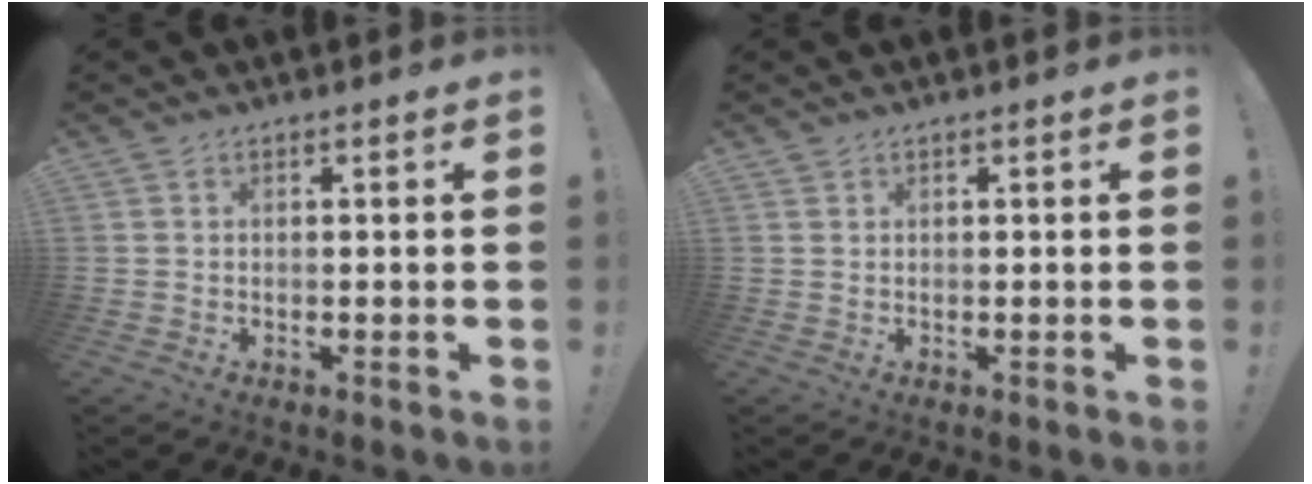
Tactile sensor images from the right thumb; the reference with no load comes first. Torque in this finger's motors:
{"motor_torque": [-0.11, 0.10, 0.04, -0.10, -0.01]}